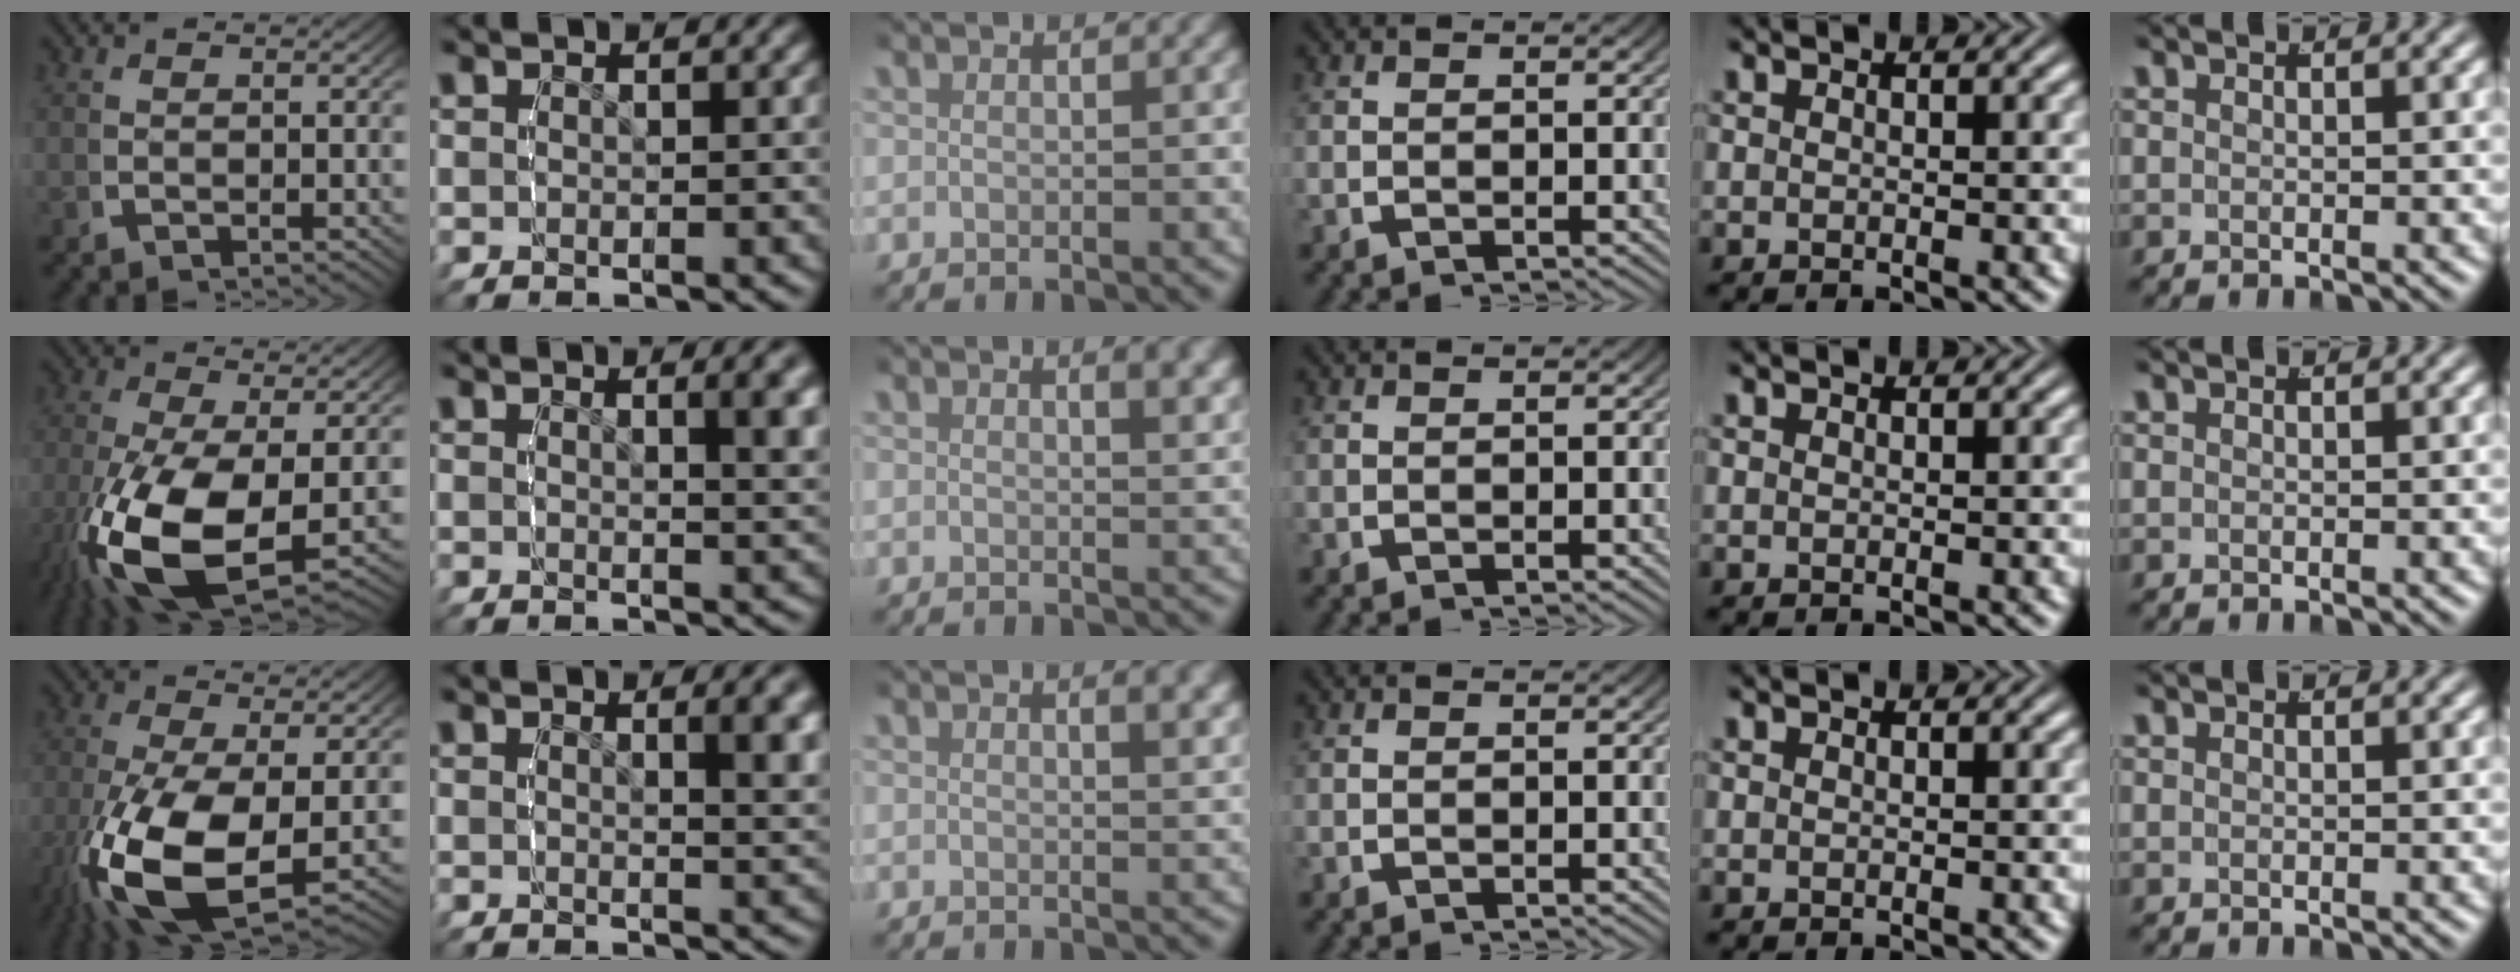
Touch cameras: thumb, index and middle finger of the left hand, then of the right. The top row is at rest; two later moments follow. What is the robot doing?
{"motion": "lift_and_place", "object": "screwdriver"}